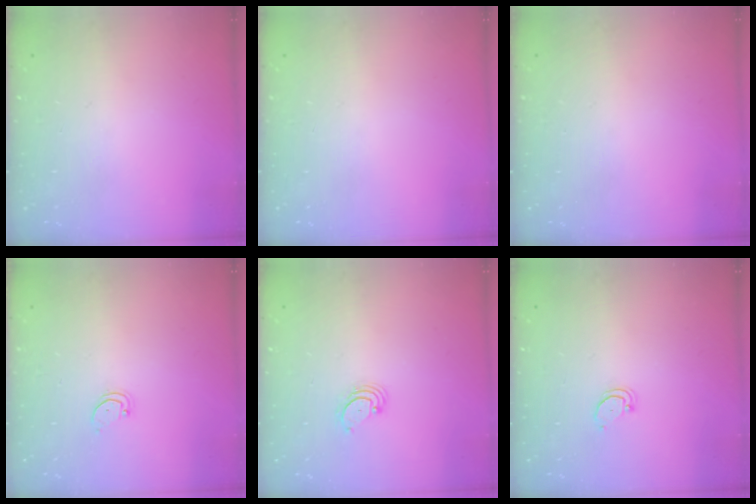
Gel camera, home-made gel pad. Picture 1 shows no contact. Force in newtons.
{"total": 0.0}
{"total": 0.0}
{"total": 1.5, "press": 1.5, "slide": 0.1}
{"total": 2.7, "press": 2.7, "slide": 0.3}
{"total": 2.5, "press": 2.5, "slide": 0.2}